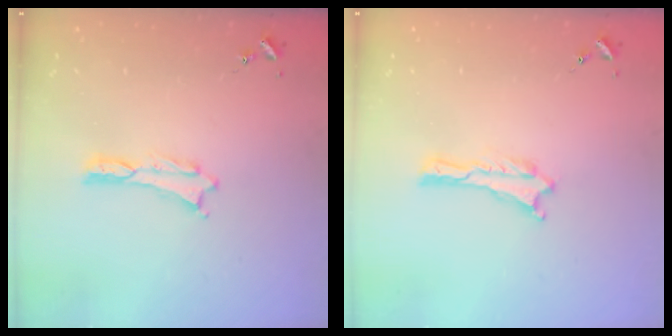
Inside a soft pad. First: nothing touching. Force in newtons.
{"total": 0.0}